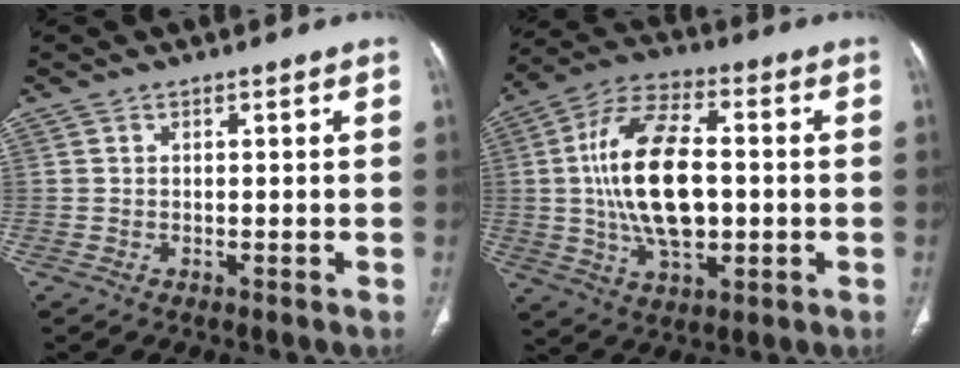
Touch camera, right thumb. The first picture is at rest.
{"total": 18.5, "force": [0.2, 9.6, 15.8], "torque": [-0.291, 0.012, 0.004]}